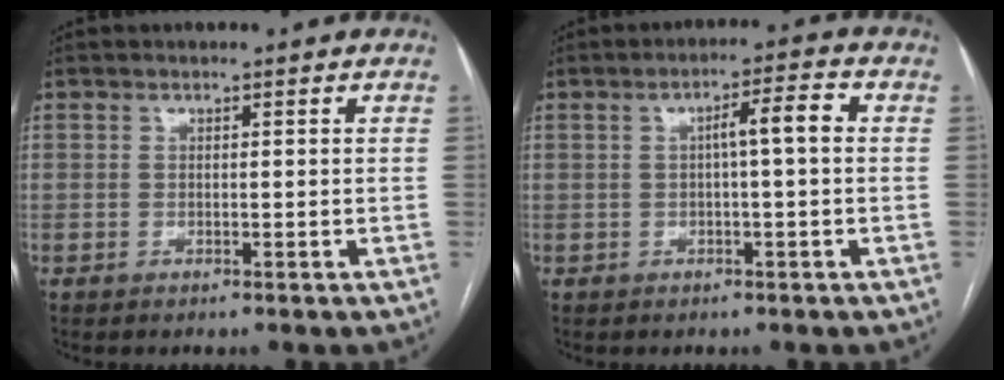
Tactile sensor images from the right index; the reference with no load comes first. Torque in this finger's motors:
{"motor_torque": [0.62, 0.05, 0.28, 0.07]}